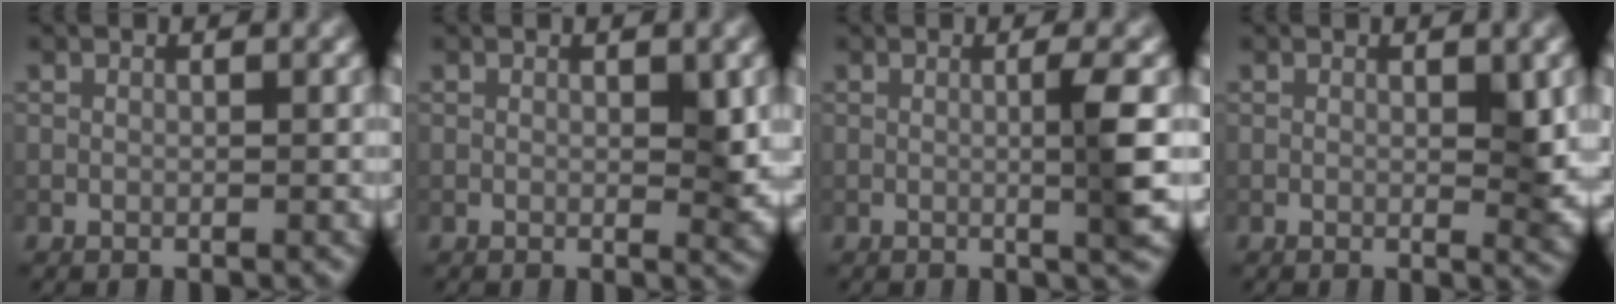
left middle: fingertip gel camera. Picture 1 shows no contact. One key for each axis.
{"total": 2.1, "fx": 0.2, "fy": 0.6, "fz": 2.0, "tx": -0.023, "ty": -0.006, "tz": 0.004}
{"total": 3.1, "fx": 0.0, "fy": 0.2, "fz": 3.0, "tx": -0.046, "ty": -0.001, "tz": -0.002}
{"total": 2.4, "fx": 0.2, "fy": 0.7, "fz": 2.3, "tx": -0.028, "ty": -0.006, "tz": 0.004}